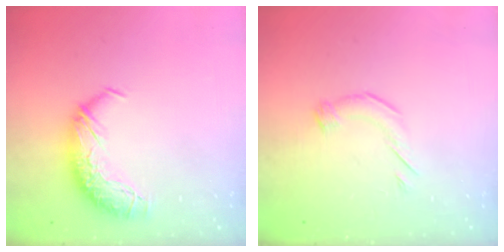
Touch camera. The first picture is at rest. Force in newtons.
{"total": 3.6, "press": 3.5, "slide": 1.0}